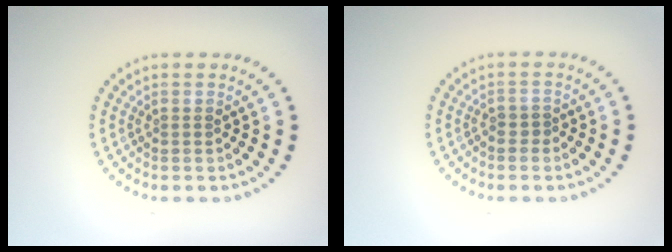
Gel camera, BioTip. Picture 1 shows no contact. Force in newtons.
{"total": 0.9, "press": 0.6, "slide": 0.6}